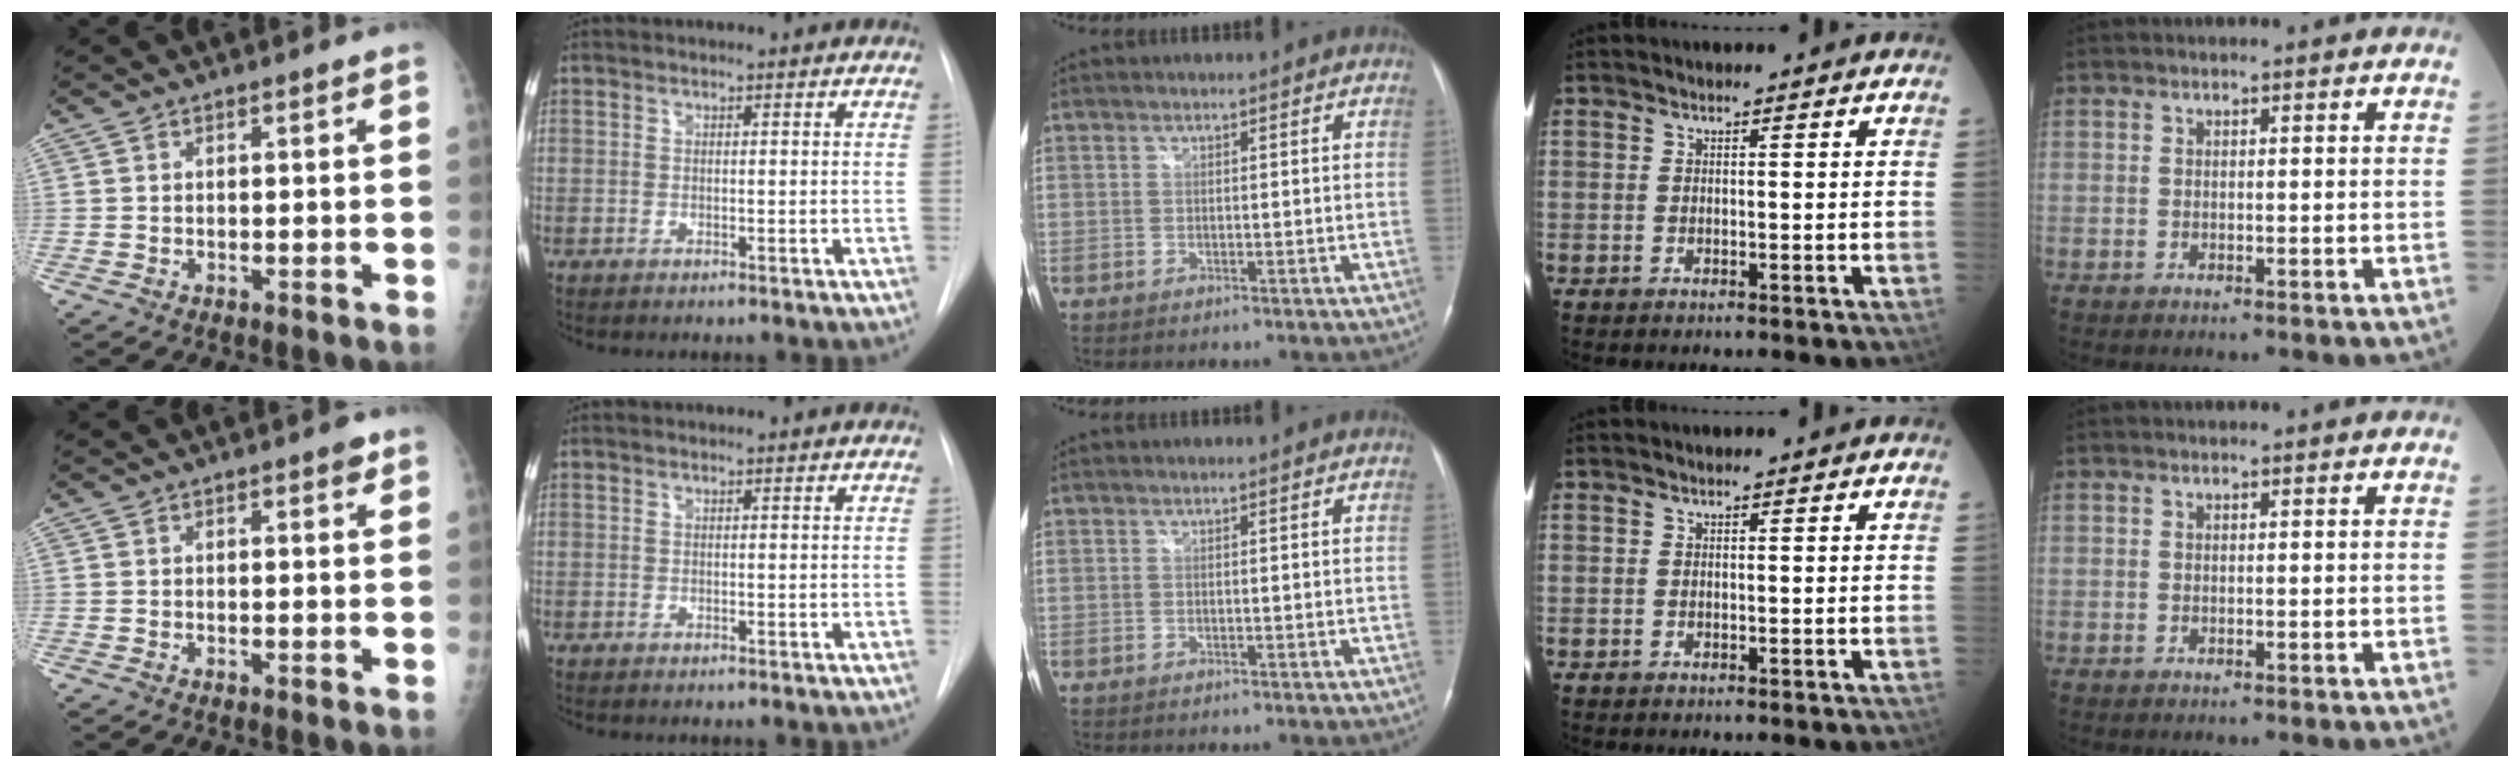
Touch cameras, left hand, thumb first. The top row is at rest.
{"thumb": {"total": 1.7, "force": [1.0, 0.6, 1.3], "torque": [-0.014, -0.002, 0.010]}}